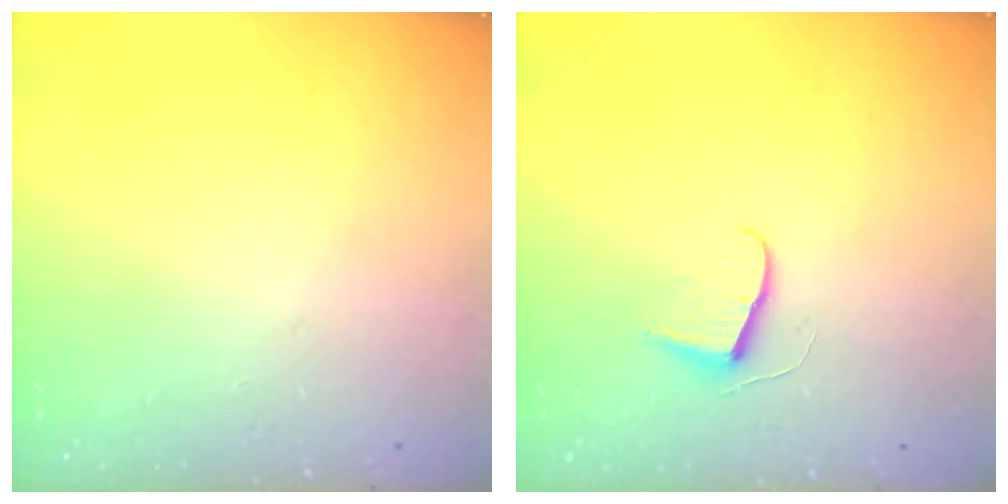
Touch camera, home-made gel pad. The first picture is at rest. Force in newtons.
{"total": 6.8, "press": 6.8, "slide": 0.5}